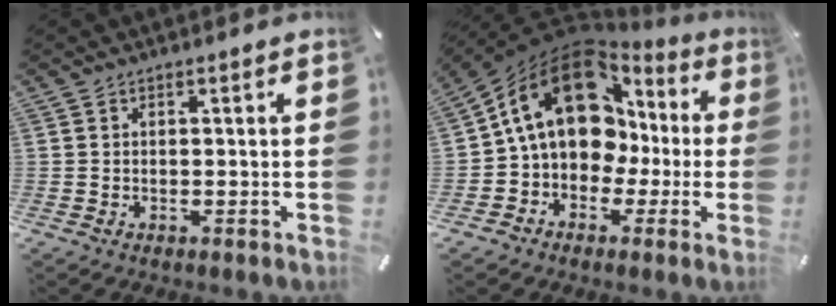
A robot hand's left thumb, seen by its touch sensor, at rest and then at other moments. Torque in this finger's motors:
{"motor_torque": [2.05, 2.96, 2.24, 0.53, 0.35]}